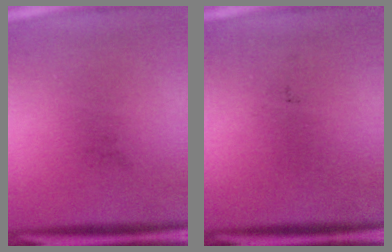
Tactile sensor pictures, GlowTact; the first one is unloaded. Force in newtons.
{"total": 0.0}